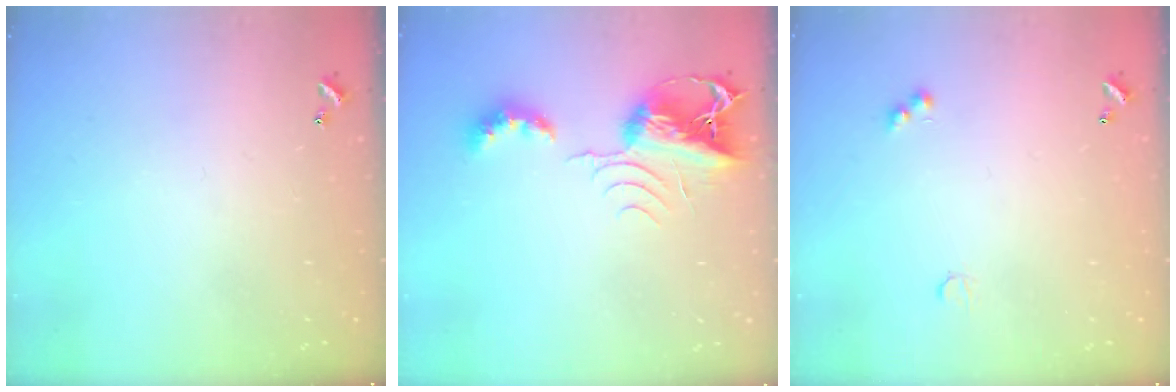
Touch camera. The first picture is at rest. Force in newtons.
{"total": 8.0, "press": 8.0, "slide": 1.0}
{"total": 2.5, "press": 2.4, "slide": 0.5}